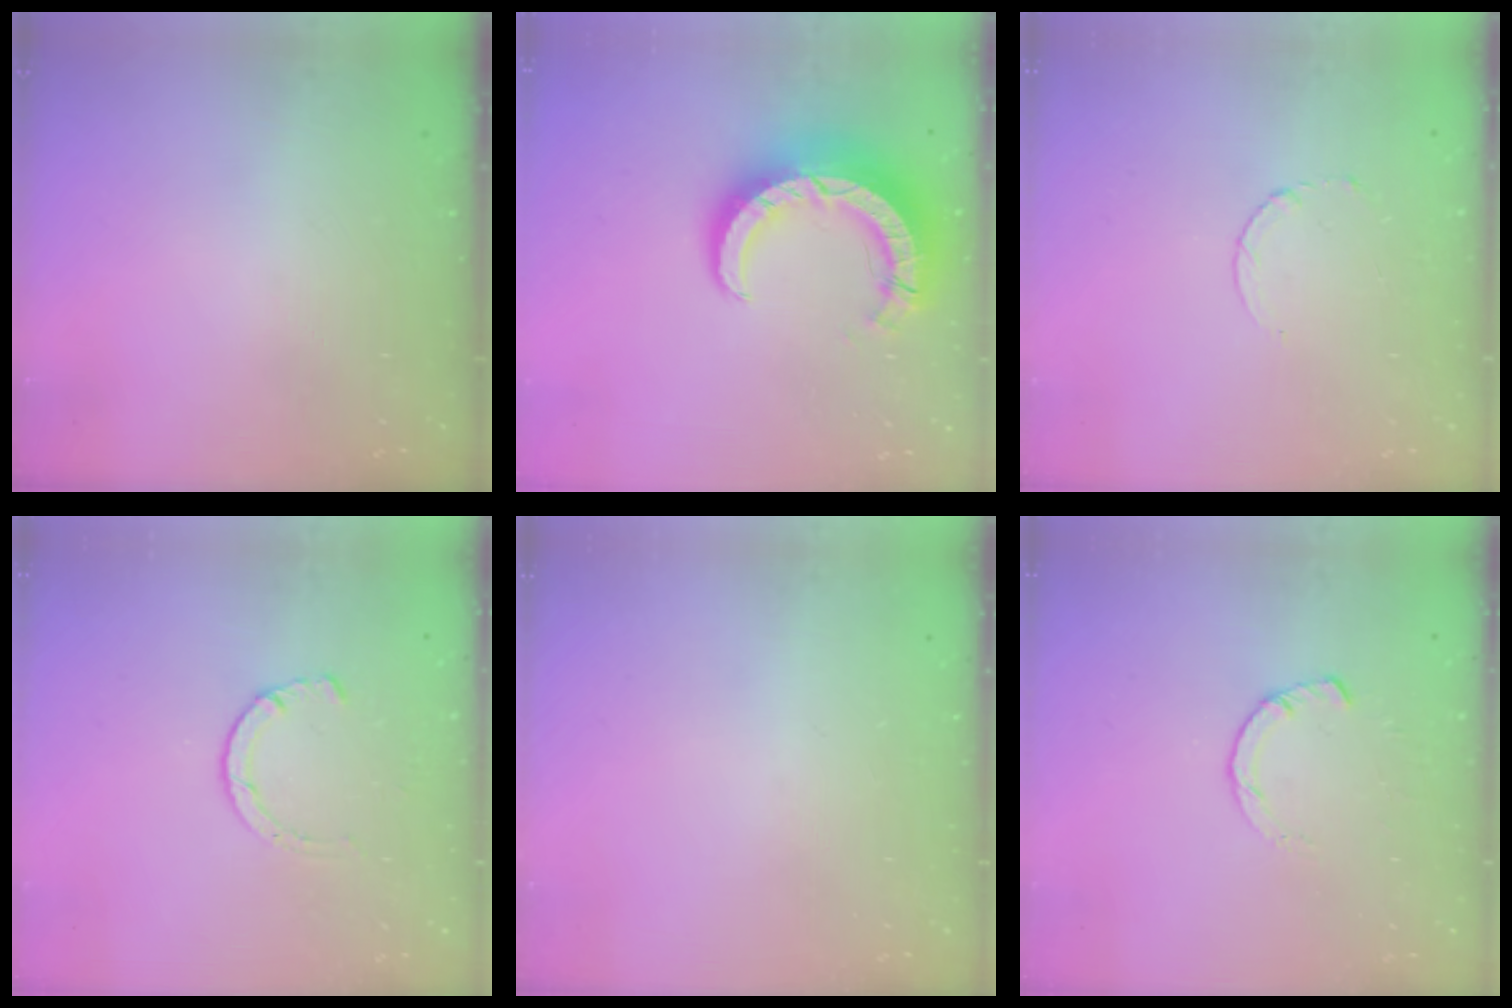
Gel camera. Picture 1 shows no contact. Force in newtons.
{"total": 11.5, "press": 11.5, "slide": 1.1}
{"total": 2.5, "press": 2.5, "slide": 0.3}
{"total": 1.2, "press": 1.2, "slide": 0.3}
{"total": 0.0}
{"total": 3.0, "press": 3.0, "slide": 0.4}